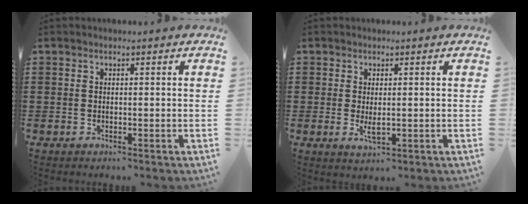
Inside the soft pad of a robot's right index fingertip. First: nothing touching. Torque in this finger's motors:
{"motor_torque": [0.18, 0.71, 0.45, 0.10]}